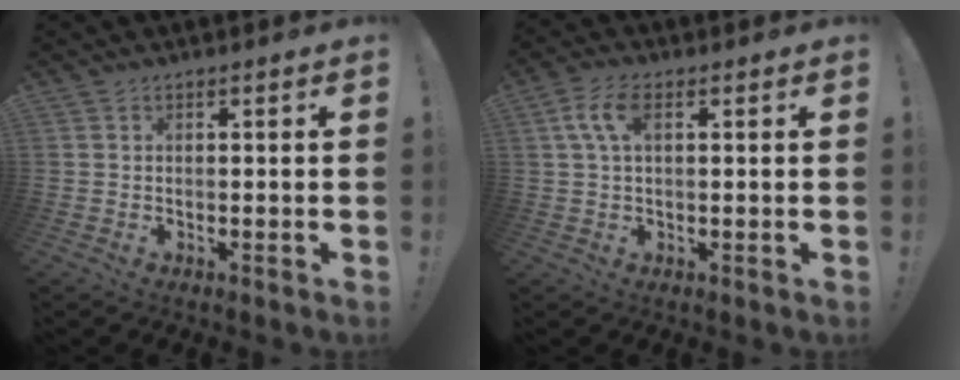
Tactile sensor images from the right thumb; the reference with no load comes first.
{"total": 6.8, "force": [2.1, 3.4, 5.5], "torque": [-0.111, 0.006, 0.037]}